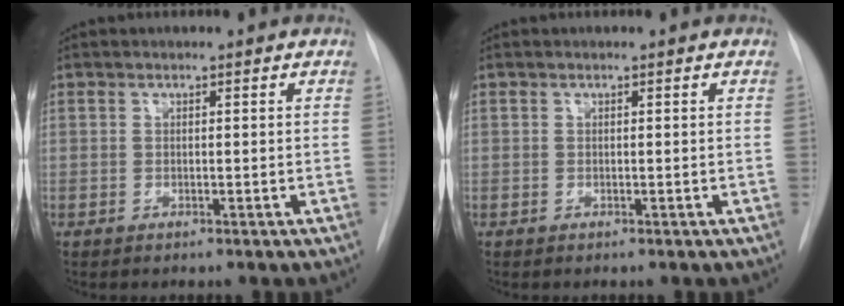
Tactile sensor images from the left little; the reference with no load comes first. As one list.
[{"total": 0.0}]